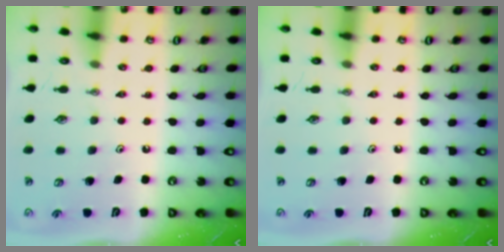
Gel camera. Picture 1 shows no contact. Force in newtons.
{"total": 0.0}